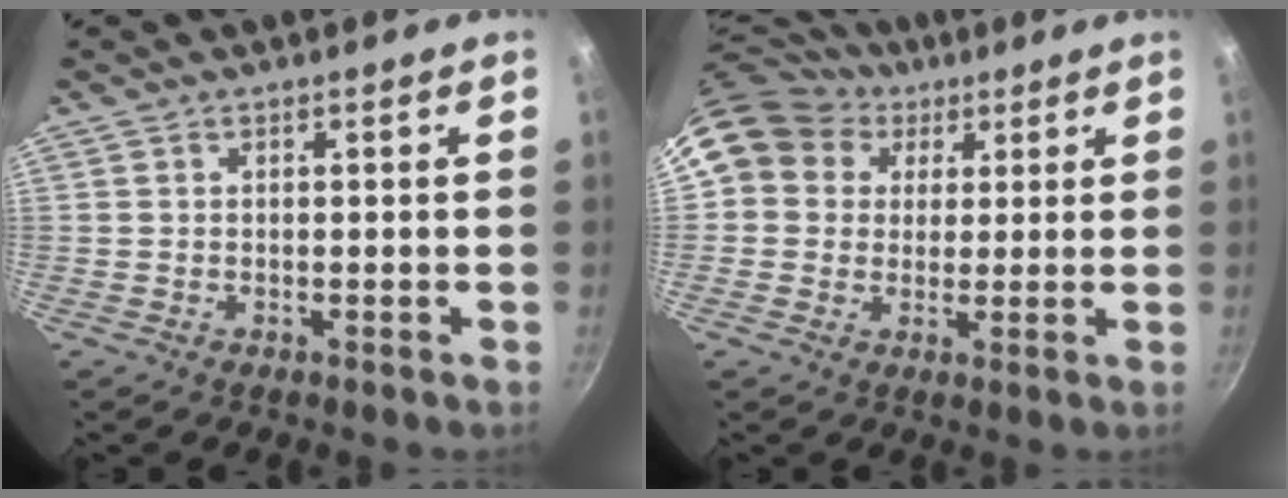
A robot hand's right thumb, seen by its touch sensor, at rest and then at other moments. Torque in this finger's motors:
{"motor_torque": [-0.56, 1.44, 0.13, -0.06, 0.34]}